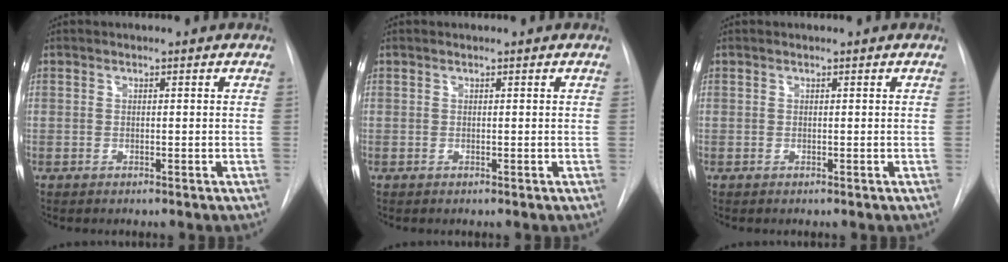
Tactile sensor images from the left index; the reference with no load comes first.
{"total": 0.0}
{"total": 0.0}